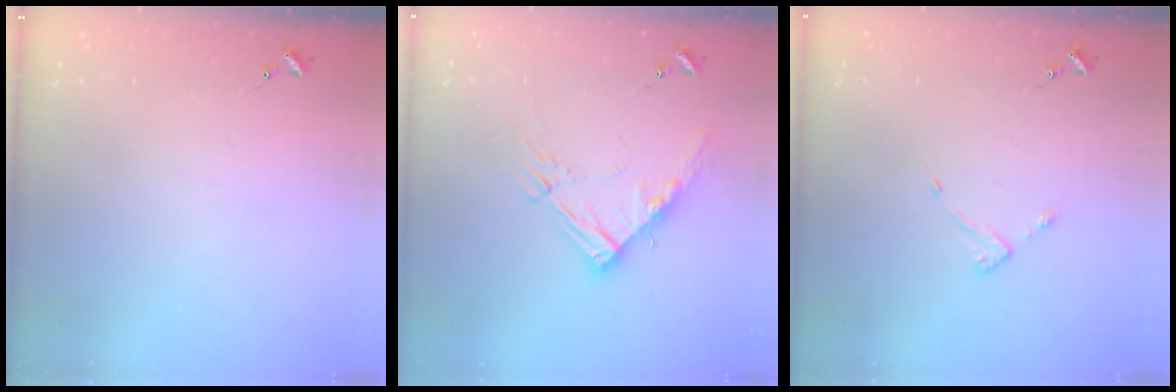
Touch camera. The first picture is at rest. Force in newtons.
{"total": 12.3, "press": 12.2, "slide": 1.3}
{"total": 3.8, "press": 3.7, "slide": 0.4}